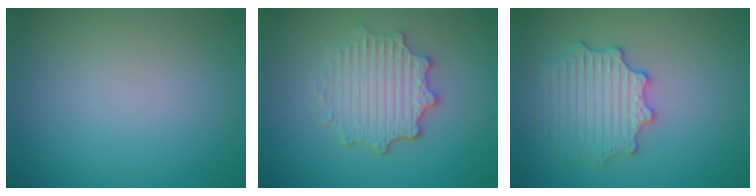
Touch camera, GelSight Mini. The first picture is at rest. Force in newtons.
{"total": 4.5, "press": 3.6, "slide": 2.6}
{"total": 3.6, "press": 3.6, "slide": 0.6}